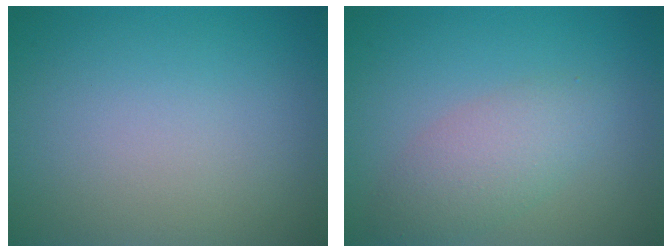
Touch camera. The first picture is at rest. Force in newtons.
{"total": 3.4, "press": 3.4, "slide": 0.1}